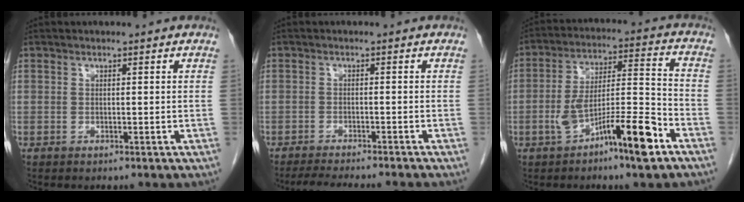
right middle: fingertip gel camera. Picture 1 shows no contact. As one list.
[{"total": 8.7, "force": [-7.8, -0.2, 3.6], "torque": [-0.044, -0.016, -0.116]}, {"total": 12.3, "force": [-6.4, 1.6, 10.4], "torque": [-0.185, 0.015, -0.107]}]